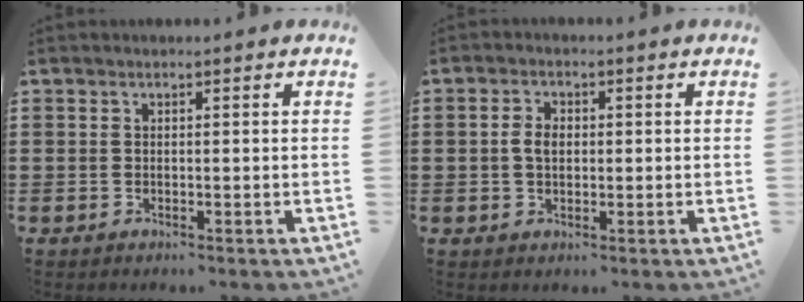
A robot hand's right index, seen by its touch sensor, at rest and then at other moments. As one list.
[{"total": 2.8, "force": [0.1, 1.8, 2.2], "torque": [-0.044, 0.009, -0.001]}]